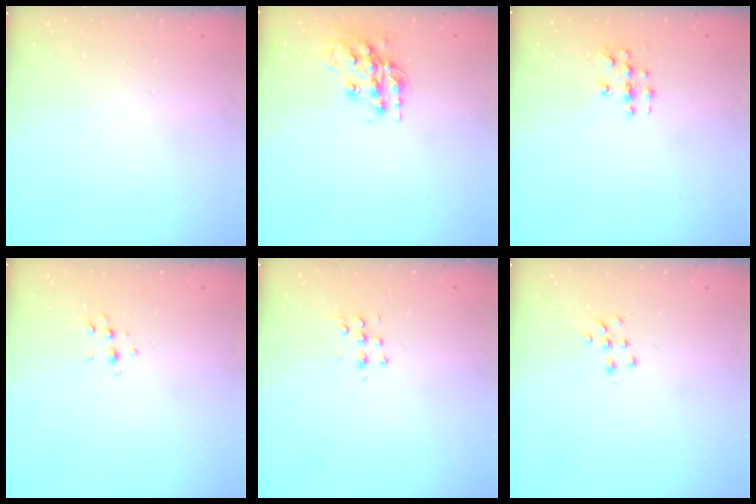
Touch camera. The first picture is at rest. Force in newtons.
{"total": 15.4, "press": 15.4, "slide": 1.0}
{"total": 3.4, "press": 3.4, "slide": 0.2}
{"total": 4.9, "press": 4.8, "slide": 1.1}
{"total": 5.4, "press": 5.3, "slide": 0.7}
{"total": 7.2, "press": 7.2, "slide": 0.5}